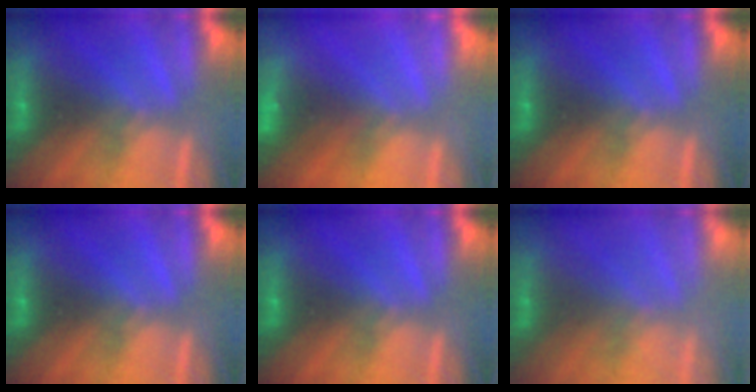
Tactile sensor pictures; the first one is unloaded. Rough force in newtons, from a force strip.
{"total": 2.6}
{"total": 0.0}
{"total": 0.0}
{"total": 0.0}
{"total": 2.5}